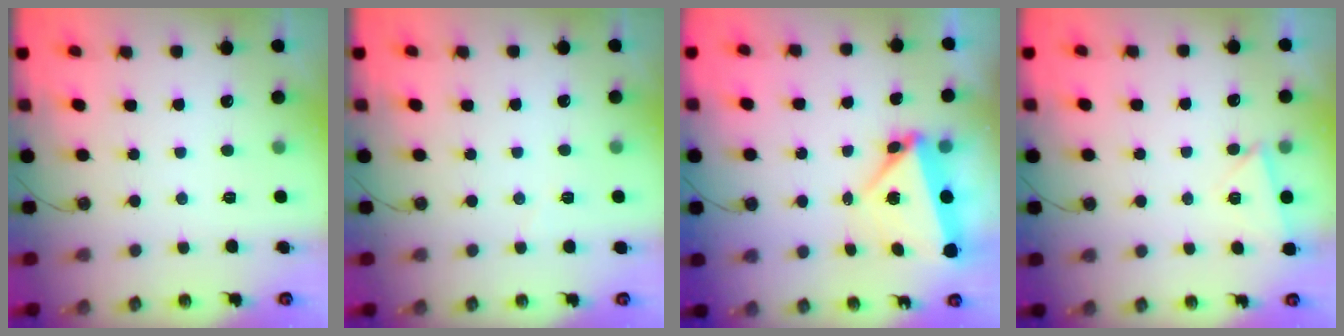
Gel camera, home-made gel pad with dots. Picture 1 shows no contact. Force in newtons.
{"total": 2.6, "press": 2.5, "slide": 0.8}
{"total": 5.8, "press": 5.1, "slide": 2.8}
{"total": 2.7, "press": 2.4, "slide": 1.2}